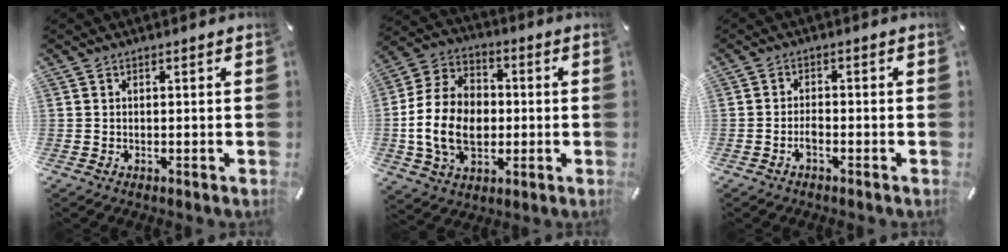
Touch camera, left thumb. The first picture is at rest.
{"total": 15.6, "force": [-2.5, 11.8, 10.0], "torque": [-0.223, 0.018, -0.045]}
{"total": 2.4, "force": [-1.5, 1.0, 1.6], "torque": [-0.029, 0.009, -0.028]}